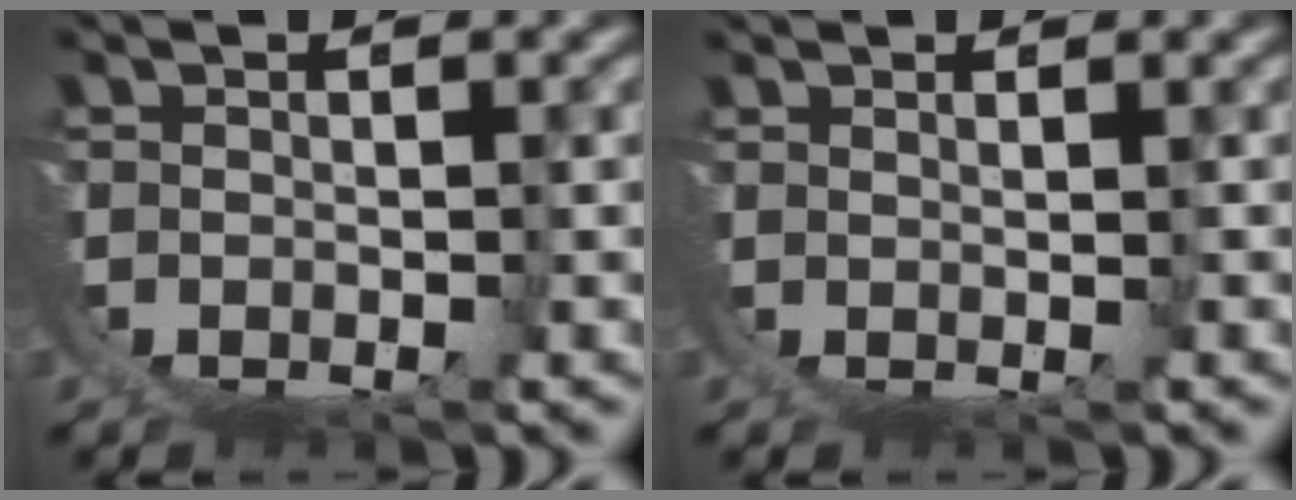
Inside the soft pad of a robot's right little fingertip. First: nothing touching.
{"total": 1.6, "force": [0.8, -1.3, 0.2], "torque": [0.004, -0.006, 0.023]}